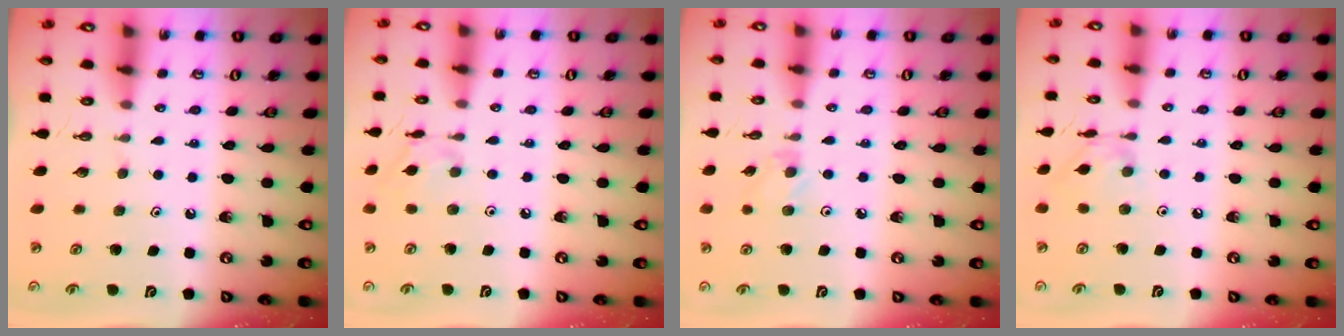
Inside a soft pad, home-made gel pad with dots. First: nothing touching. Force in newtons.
{"total": 5.1, "press": 5.0, "slide": 0.5}
{"total": 4.6, "press": 4.5, "slide": 0.6}
{"total": 3.2, "press": 3.2, "slide": 0.2}